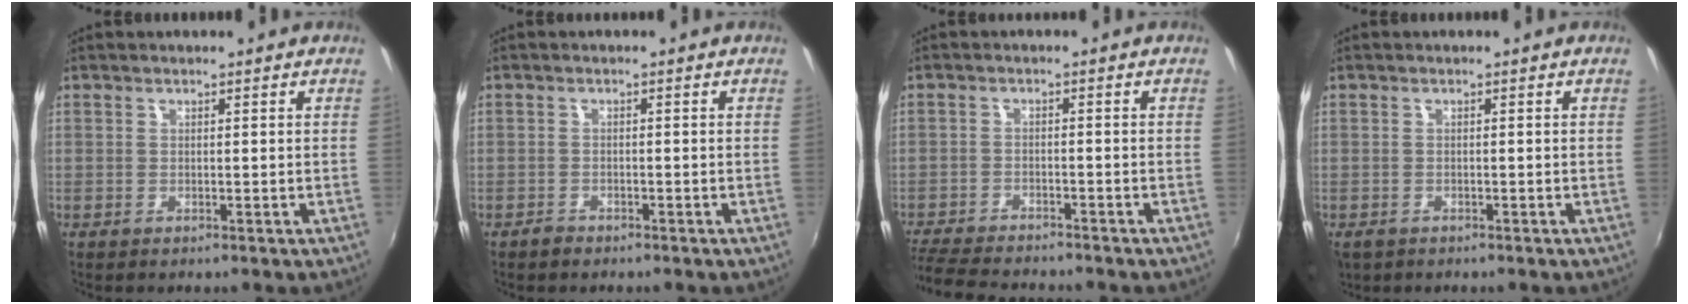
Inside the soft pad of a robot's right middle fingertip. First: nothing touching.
{"total": 1.4, "force": [-1.2, 0.6, 0.2], "torque": [-0.008, 0.001, -0.023]}
{"total": 10.9, "force": [-9.9, 2.2, 4.0], "torque": [-0.111, -0.017, -0.167]}
{"total": 2.8, "force": [-1.6, 1.9, 1.3], "torque": [-0.029, -0.011, -0.025]}